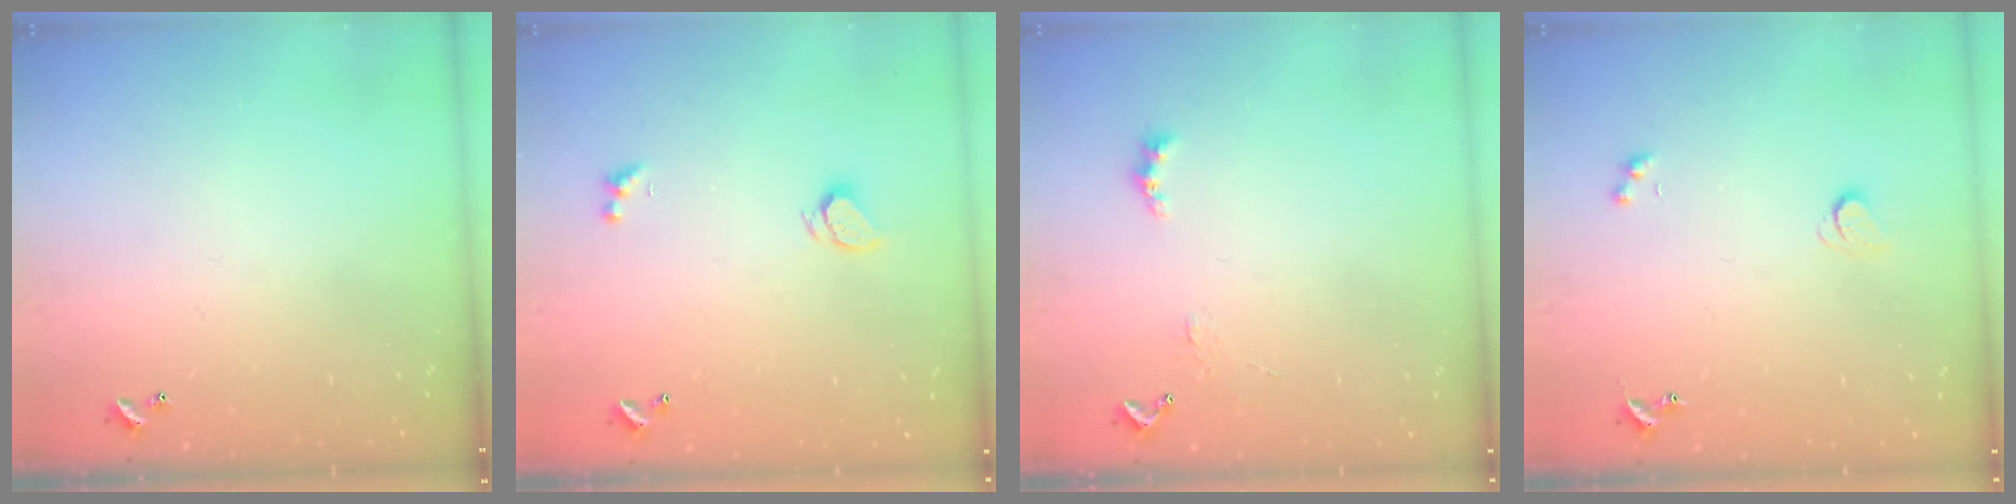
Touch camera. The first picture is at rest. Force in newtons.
{"total": 1.7, "press": 1.7, "slide": 0.2}
{"total": 2.0, "press": 1.9, "slide": 0.6}
{"total": 1.9, "press": 1.9, "slide": 0.5}